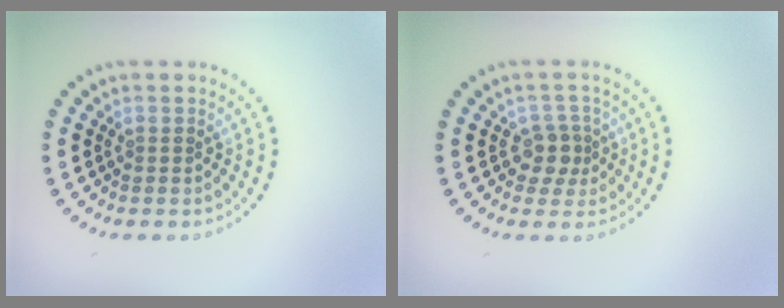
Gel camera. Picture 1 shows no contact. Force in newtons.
{"total": 2.2, "press": 1.8, "slide": 1.3}